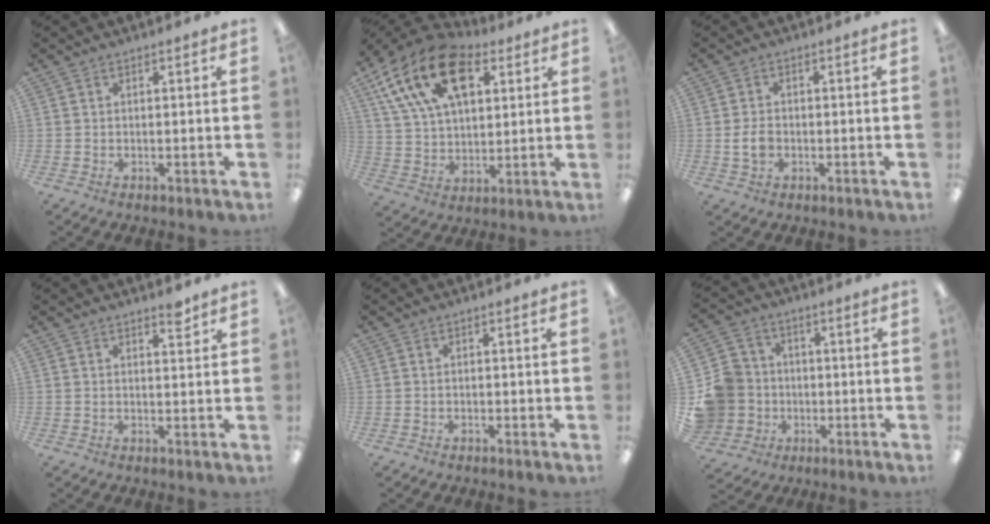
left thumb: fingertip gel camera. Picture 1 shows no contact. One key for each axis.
{"total": 20.6, "fx": 9.9, "fy": 12.0, "fz": 13.6, "tx": -0.247, "ty": -0.031, "tz": 0.174}
{"total": 4.0, "fx": -0.7, "fy": 2.6, "fz": 2.9, "tx": -0.066, "ty": 0.003, "tz": -0.015}
{"total": 2.5, "fx": 1.9, "fy": 0.4, "fz": 1.6, "tx": -0.019, "ty": -0.007, "tz": 0.030}
{"total": 0.7, "fx": -0.5, "fy": 0.2, "fz": 0.4, "tx": -0.008, "ty": 0.002, "tz": -0.012}
{"total": 11.7, "fx": -2.1, "fy": 11.1, "fz": 3.0, "tx": -0.080, "ty": 0.032, "tz": -0.028}